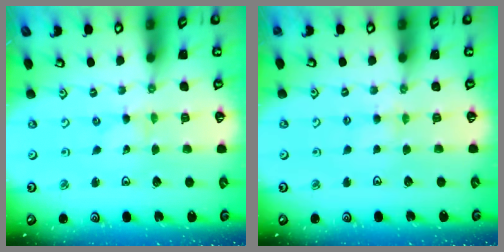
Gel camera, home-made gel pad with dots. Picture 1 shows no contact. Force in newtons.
{"total": 2.8, "press": 2.8, "slide": 0.4}